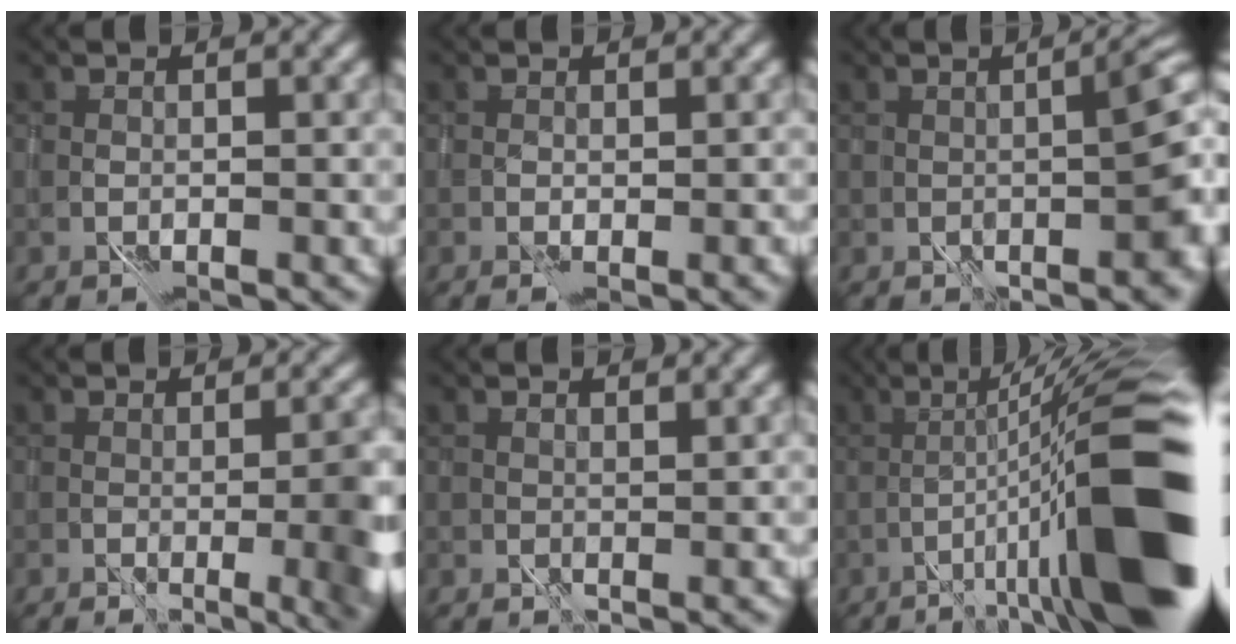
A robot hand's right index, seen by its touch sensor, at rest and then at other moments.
{"total": 2.0, "force": [-0.5, 0.5, 1.9], "torque": [-0.030, -0.004, 0.004]}
{"total": 6.6, "force": [0.0, 1.6, 6.4], "torque": [-0.063, 0.013, 0.006]}
{"total": 7.6, "force": [-1.0, 2.9, 7.0], "torque": [-0.058, -0.003, 0.010]}
{"total": 1.5, "force": [1.5, -0.2, 0.1], "torque": [0.000, 0.004, 0.027]}
{"total": 15.2, "force": [-2.5, 2.0, 14.8], "torque": [-0.203, 0.038, -0.031]}